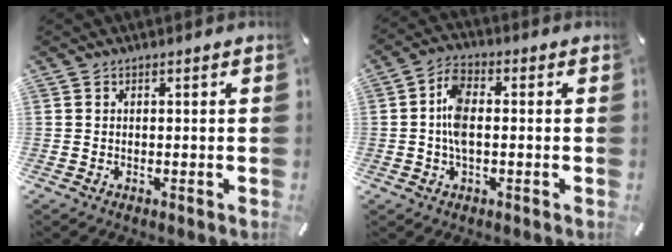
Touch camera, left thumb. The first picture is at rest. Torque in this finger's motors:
{"motor_torque": [0.44, 0.99, 0.41, -0.04, 0.08]}